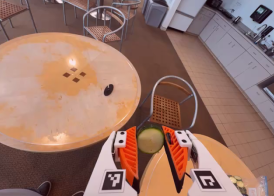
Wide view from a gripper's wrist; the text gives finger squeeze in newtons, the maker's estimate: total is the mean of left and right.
{"total": 9.0, "left": 9.3, "right": 8.8}